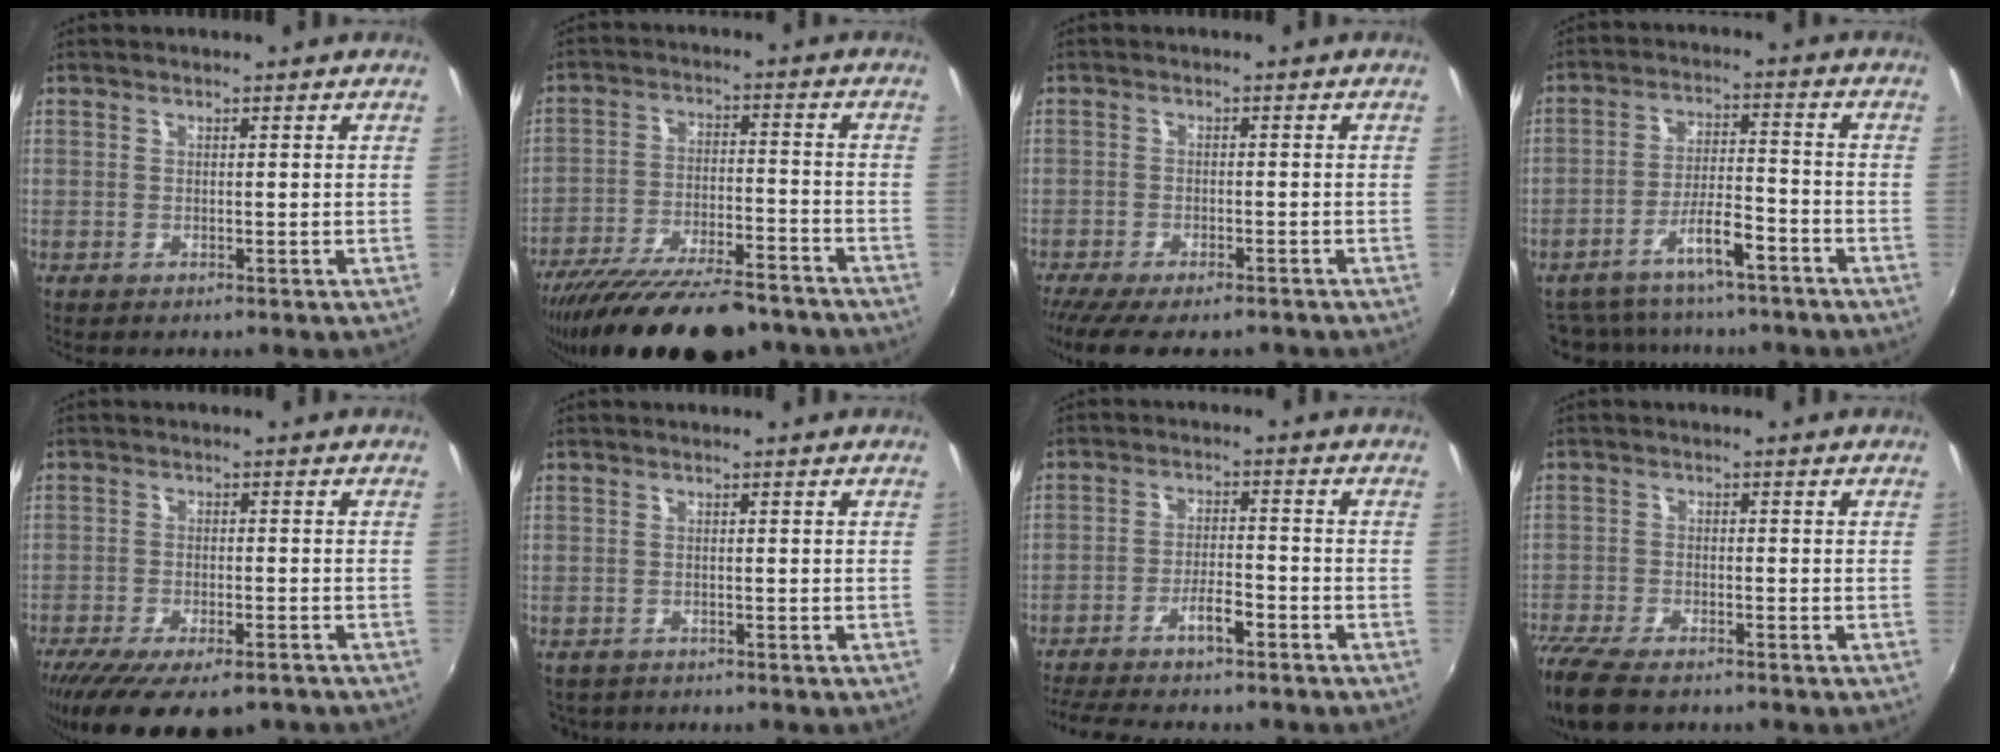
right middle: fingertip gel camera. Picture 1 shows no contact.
{"total": 23.3, "force": [-19.4, 6.1, 11.4], "torque": [-0.210, -0.038, -0.286]}
{"total": 10.2, "force": [-8.4, 2.5, 5.2], "torque": [-0.118, -0.042, -0.137]}
{"total": 12.2, "force": [-9.9, 3.9, 6.0], "torque": [-0.121, 0.015, -0.149]}
{"total": 15.5, "force": [-11.5, 5.3, 9.1], "torque": [-0.186, -0.052, -0.175]}
{"total": 2.3, "force": [-1.7, 1.4, 0.6], "torque": [-0.015, -0.009, -0.025]}
{"total": 9.6, "force": [-7.9, 1.8, 5.2], "torque": [-0.113, 0.000, -0.133]}
{"total": 12.3, "force": [-9.7, 4.1, 6.3], "torque": [-0.169, -0.047, -0.178]}